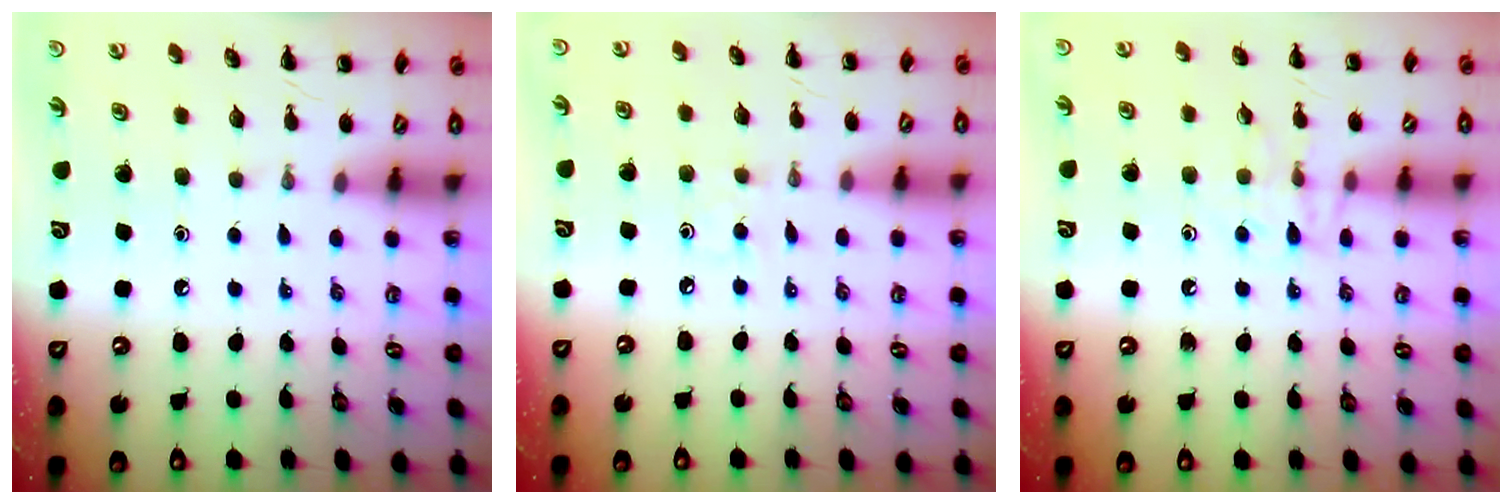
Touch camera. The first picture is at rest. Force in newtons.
{"total": 2.5, "press": 2.3, "slide": 0.8}
{"total": 8.9, "press": 8.7, "slide": 1.5}